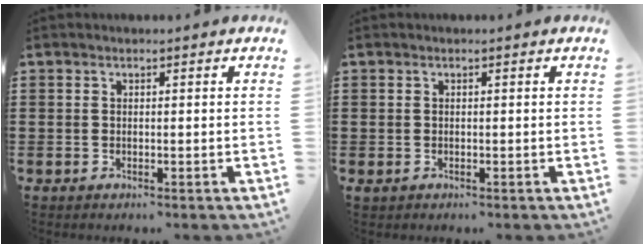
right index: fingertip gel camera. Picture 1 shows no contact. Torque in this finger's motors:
{"motor_torque": [0.10, -0.45, 0.00, 0.05]}